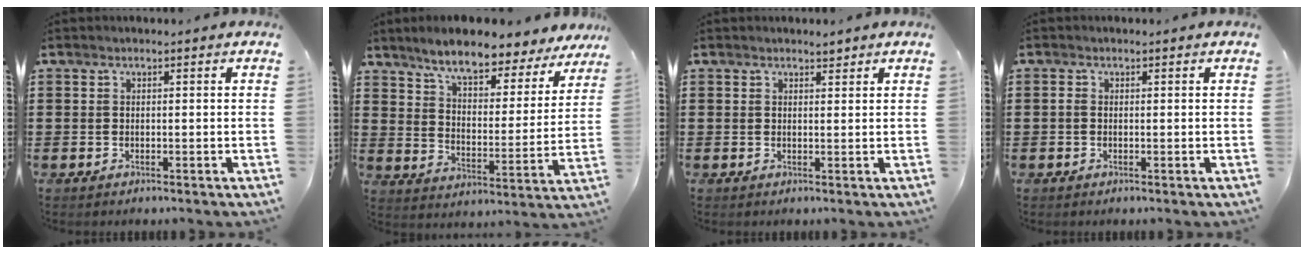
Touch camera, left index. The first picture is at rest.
{"total": 7.8, "force": [7.0, 1.0, 3.4], "torque": [-0.087, -0.038, 0.117]}
{"total": 1.6, "force": [1.4, 0.4, 0.5], "torque": [-0.004, -0.001, 0.026]}
{"total": 0.7, "force": [-0.3, 0.4, 0.5], "torque": [-0.011, -0.001, -0.006]}